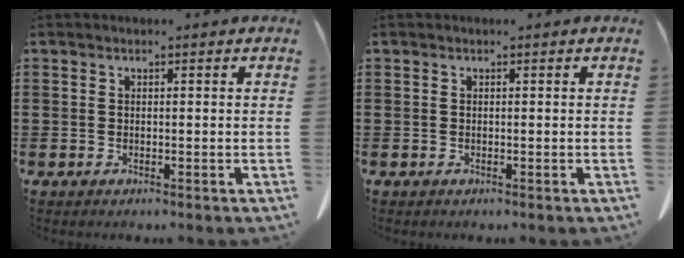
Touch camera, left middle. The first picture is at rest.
{"total": 0.0}